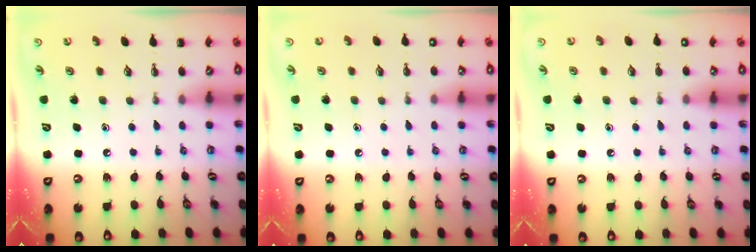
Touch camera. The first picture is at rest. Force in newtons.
{"total": 1.4, "press": 1.4, "slide": 0.1}
{"total": 1.1, "press": 1.1, "slide": 0.2}